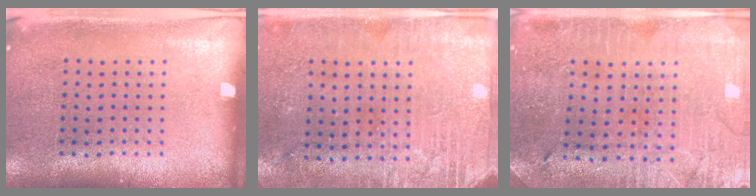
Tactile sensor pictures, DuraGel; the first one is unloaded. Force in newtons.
{"total": 2.9, "press": 2.8, "slide": 0.9}
{"total": 1.0, "press": 0.9, "slide": 0.2}